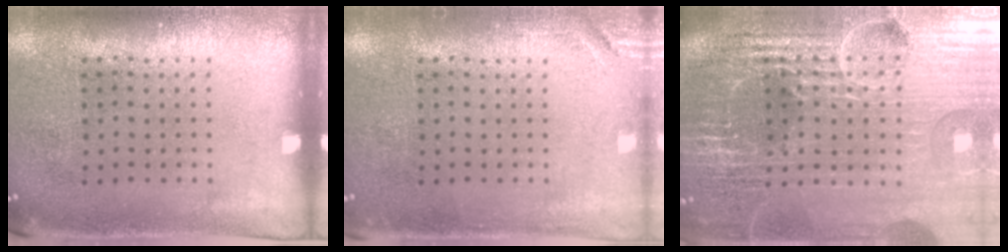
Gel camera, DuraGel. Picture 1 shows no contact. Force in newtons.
{"total": 1.3, "press": 1.3, "slide": 0.3}
{"total": 6.6, "press": 5.8, "slide": 3.2}